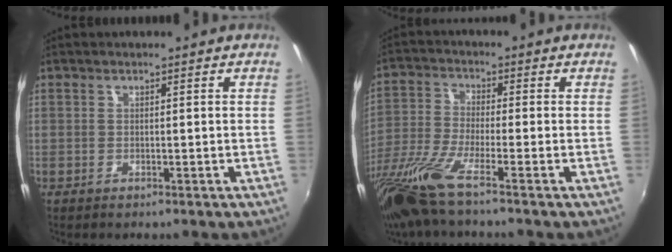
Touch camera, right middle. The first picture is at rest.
{"total": 10.9, "force": [-7.8, 0.2, 7.5], "torque": [-0.167, -0.036, -0.153]}